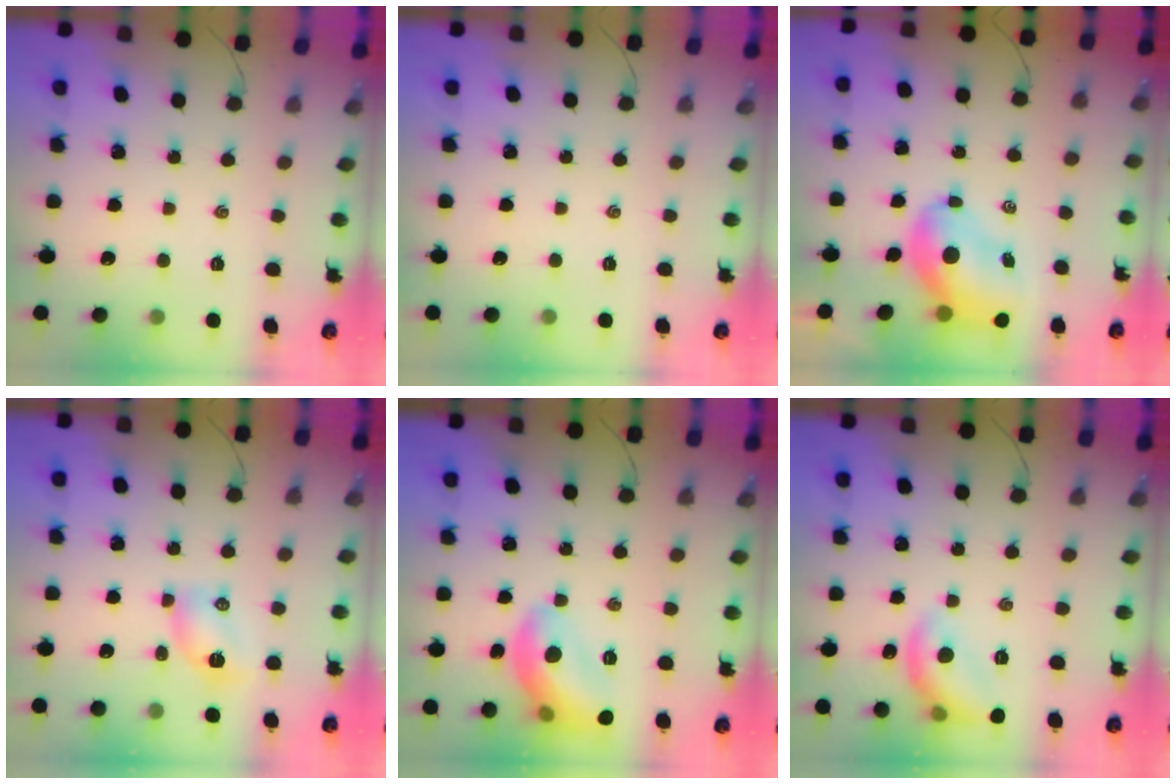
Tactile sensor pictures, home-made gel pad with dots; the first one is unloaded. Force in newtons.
{"total": 0.0}
{"total": 8.3, "press": 8.0, "slide": 2.4}
{"total": 5.2, "press": 5.0, "slide": 1.6}
{"total": 12.5, "press": 12.4, "slide": 0.9}
{"total": 10.6, "press": 10.5, "slide": 0.4}